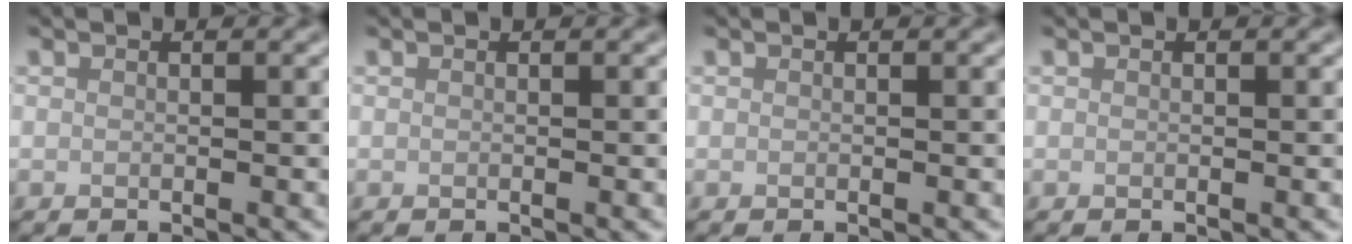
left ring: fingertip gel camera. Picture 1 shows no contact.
{"total": 0.0}
{"total": 0.0}
{"total": 0.0}